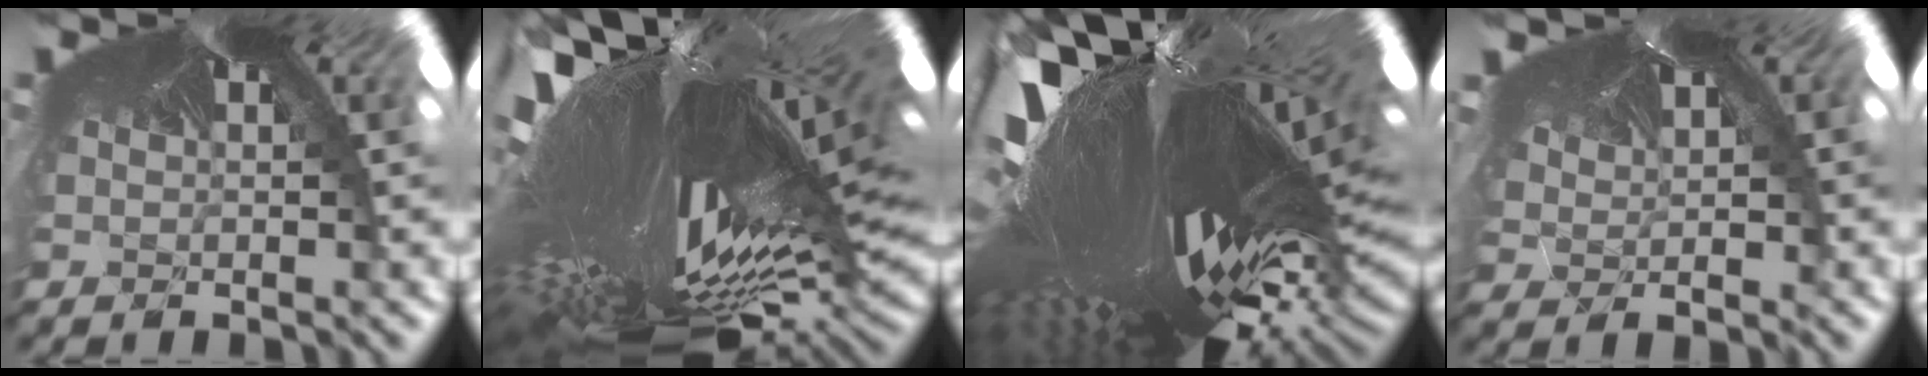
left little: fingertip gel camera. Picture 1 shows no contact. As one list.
[{"total": 6.0, "force": [-4.1, -1.9, 3.9], "torque": [-0.109, -0.093, -0.029]}, {"total": 5.8, "force": [-3.8, -0.9, 4.4], "torque": [-0.124, -0.106, -0.015]}, {"total": 2.6, "force": [1.4, 1.1, 1.8], "torque": [-0.045, 0.009, 0.050]}]